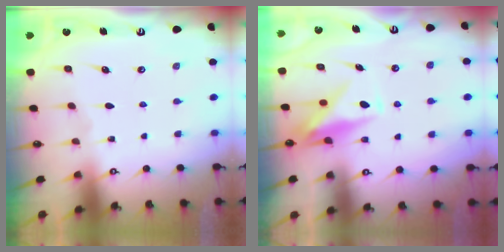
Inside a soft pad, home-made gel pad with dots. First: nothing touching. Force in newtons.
{"total": 9.8, "press": 9.8, "slide": 0.6}